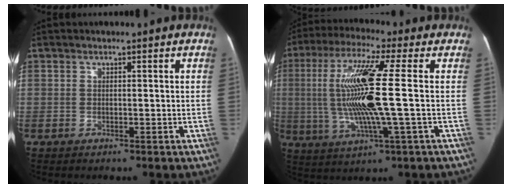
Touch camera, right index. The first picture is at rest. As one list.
[{"total": 14.4, "force": [0.2, -0.1, 14.4], "torque": [-0.298, 0.003, 0.000]}]